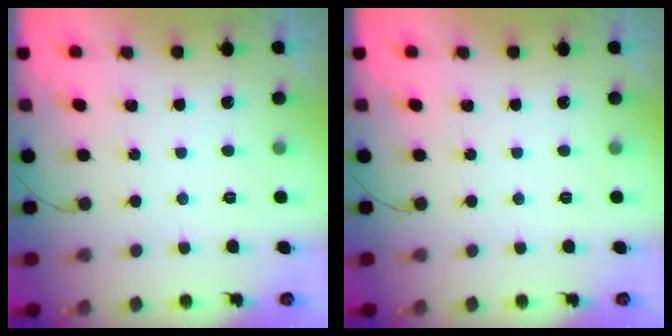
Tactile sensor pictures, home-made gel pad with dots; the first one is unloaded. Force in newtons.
{"total": 0.0}